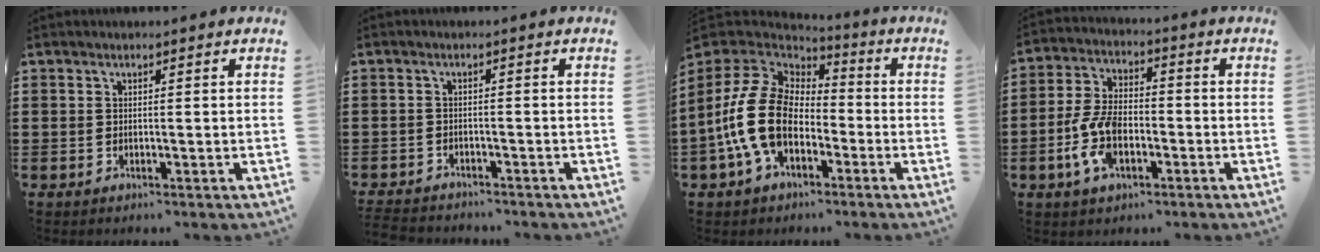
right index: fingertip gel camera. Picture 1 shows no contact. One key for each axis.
{"total": 2.1, "fx": -2.1, "fy": 0.2, "fz": 0.0, "tx": -0.007, "ty": -0.001, "tz": -0.046}
{"total": 15.1, "fx": -3.1, "fy": 10.0, "fz": 10.9, "tx": -0.268, "ty": 0.015, "tz": -0.064}
{"total": 8.8, "fx": -2.6, "fy": 4.9, "fz": 6.8, "tx": -0.164, "ty": 0.000, "tz": -0.055}